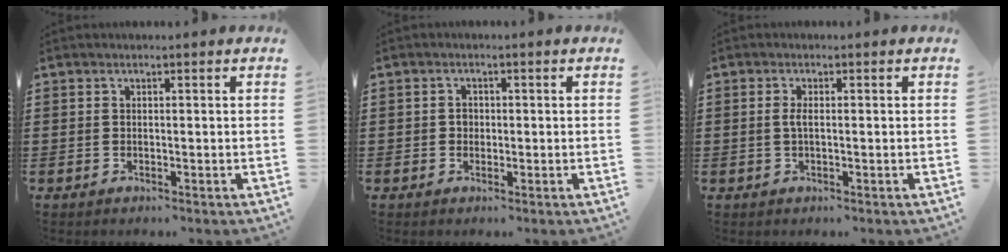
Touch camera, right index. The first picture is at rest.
{"total": 1.2, "force": [-0.1, 1.0, 0.6], "torque": [-0.015, 0.003, -0.002]}
{"total": 1.7, "force": [-0.1, 0.5, 1.6], "torque": [-0.039, -0.002, -0.005]}